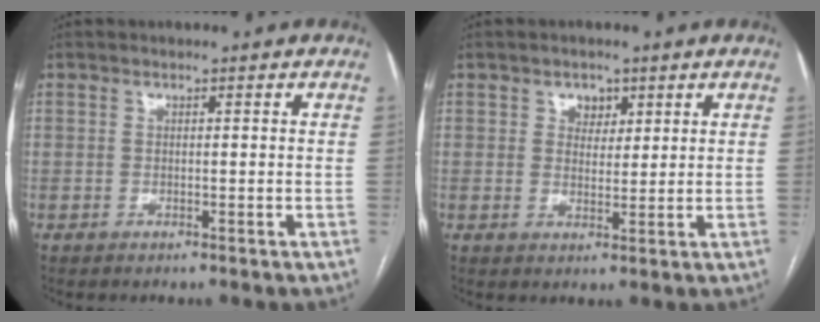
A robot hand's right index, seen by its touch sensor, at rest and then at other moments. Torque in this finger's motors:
{"motor_torque": [0.01, 0.01, 0.01, 0.02]}